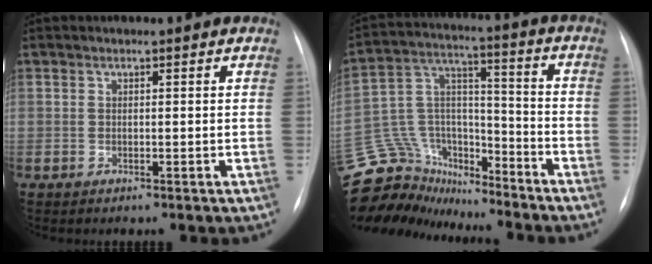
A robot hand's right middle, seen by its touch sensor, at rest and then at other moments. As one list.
[{"total": 20.1, "force": [-17.9, 7.8, 4.8], "torque": [-0.122, 0.057, -0.295]}]